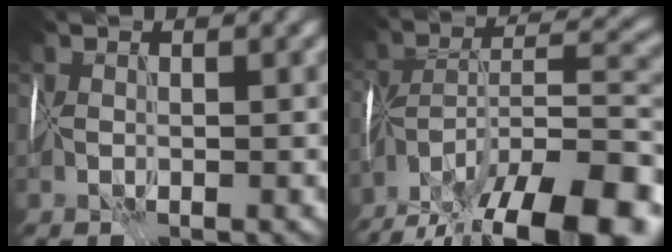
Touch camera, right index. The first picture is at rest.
{"total": 16.9, "force": [-12.0, 5.5, 10.5], "torque": [-0.187, -0.003, -0.185]}